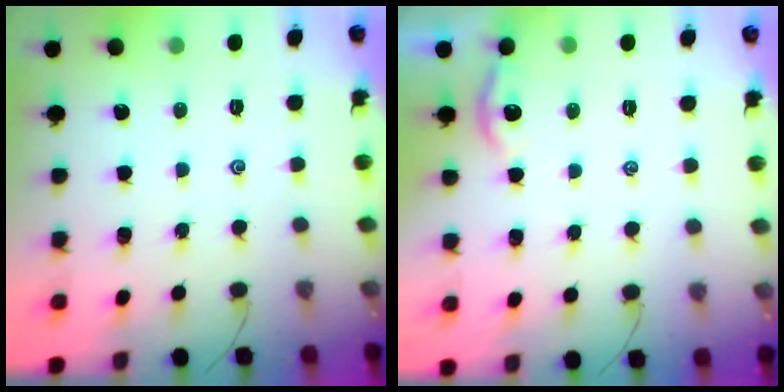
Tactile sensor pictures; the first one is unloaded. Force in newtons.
{"total": 2.0, "press": 1.9, "slide": 0.5}